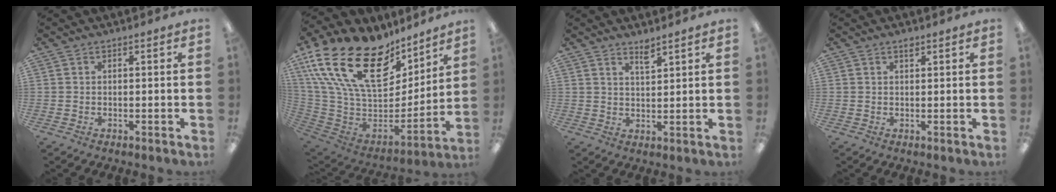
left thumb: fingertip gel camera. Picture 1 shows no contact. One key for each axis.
{"total": 27.4, "fx": 14.7, "fy": 15.5, "fz": 17.2, "tx": -0.324, "ty": -0.097, "tz": 0.280}
{"total": 3.2, "fx": 2.9, "fy": 0.5, "fz": 1.3, "tx": -0.015, "ty": -0.016, "tz": 0.049}
{"total": 1.1, "fx": 0.9, "fy": 0.4, "fz": 0.5, "tx": -0.005, "ty": -0.003, "tz": 0.015}